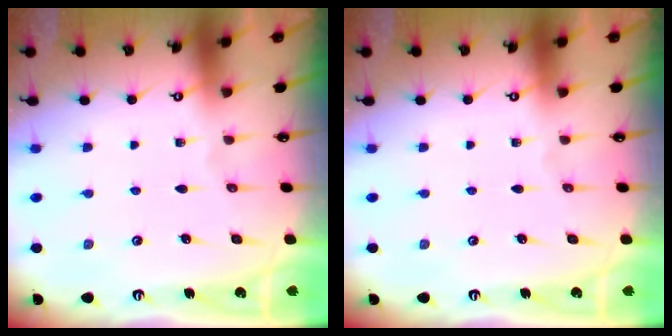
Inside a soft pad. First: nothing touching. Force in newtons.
{"total": 0.0}